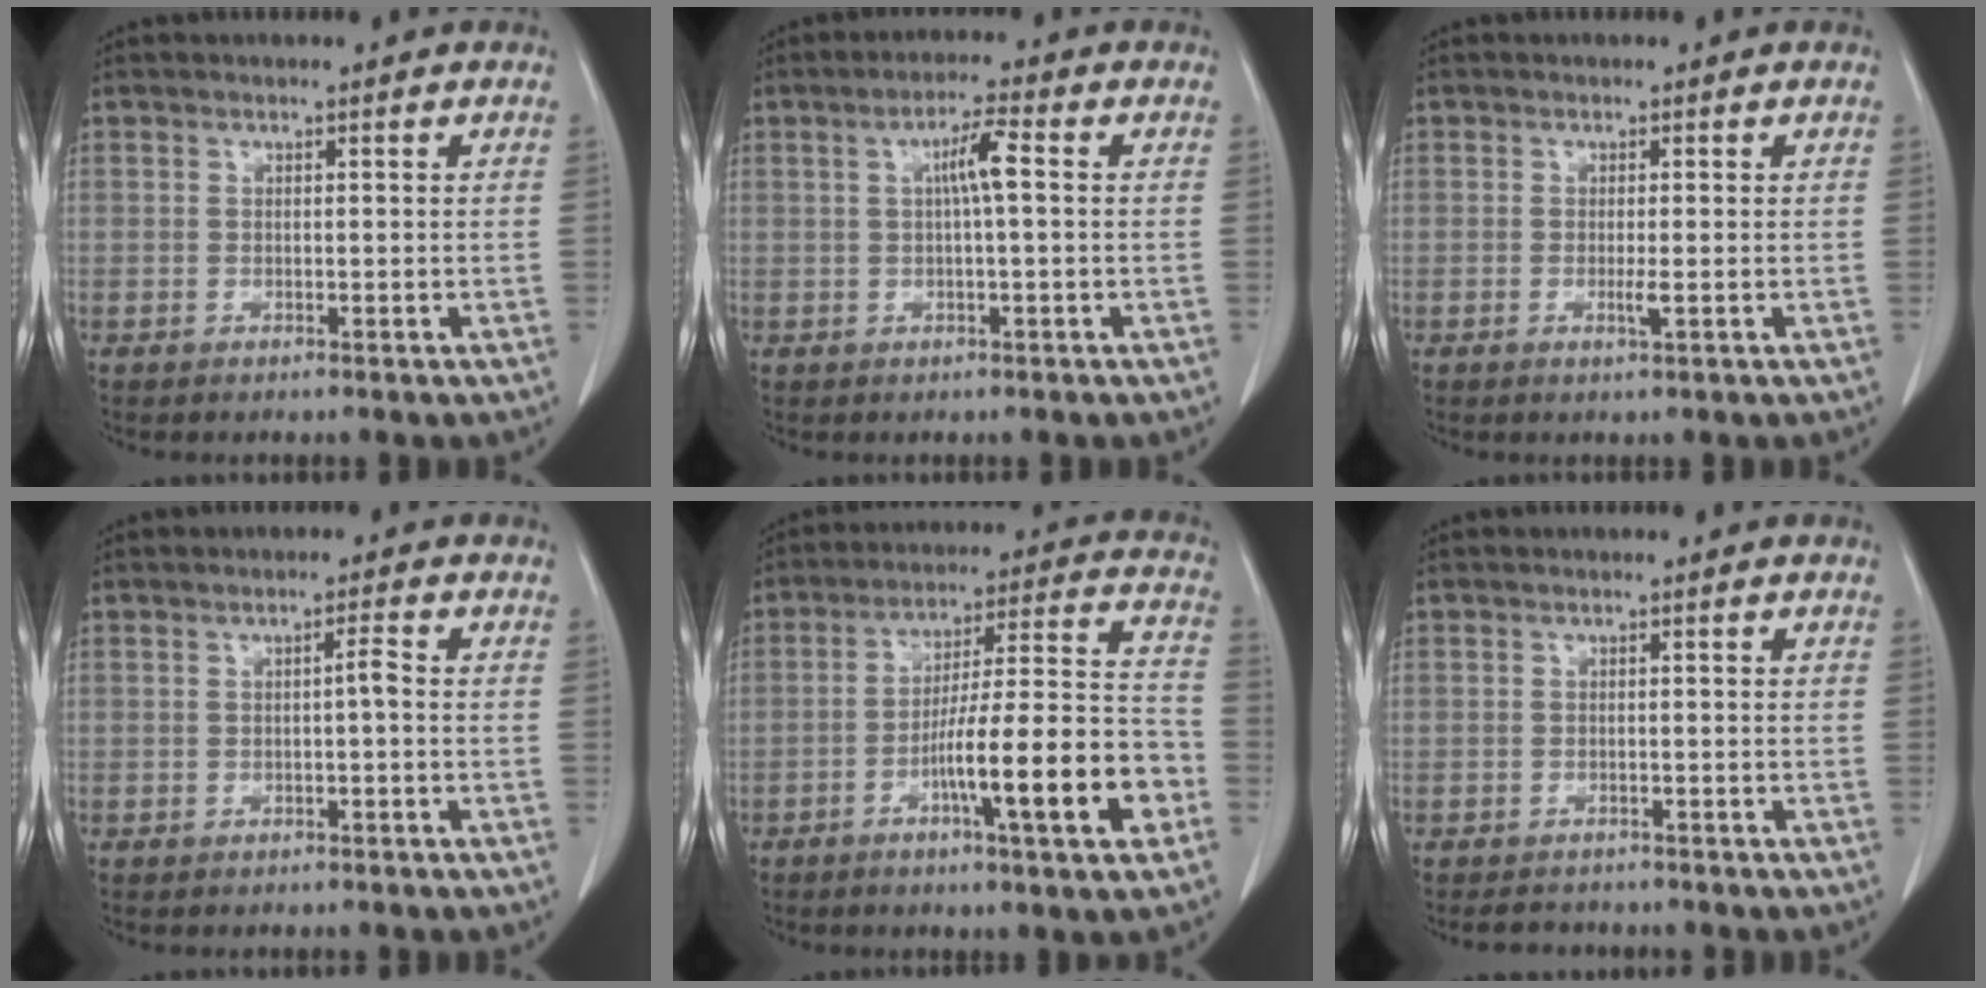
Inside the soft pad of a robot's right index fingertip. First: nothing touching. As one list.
[{"total": 4.3, "force": [0.7, 0.4, 4.2], "torque": [-0.075, 0.011, 0.010]}, {"total": 1.3, "force": [-0.3, 0.0, 1.3], "torque": [-0.023, -0.004, -0.005]}, {"total": 1.5, "force": [-0.3, 0.1, 1.5], "torque": [-0.022, 0.003, -0.005]}, {"total": 16.5, "force": [-6.3, 1.1, 15.2], "torque": [-0.241, 0.009, -0.096]}, {"total": 3.0, "force": [-2.6, 1.3, 0.3], "torque": [-0.008, -0.002, -0.038]}]